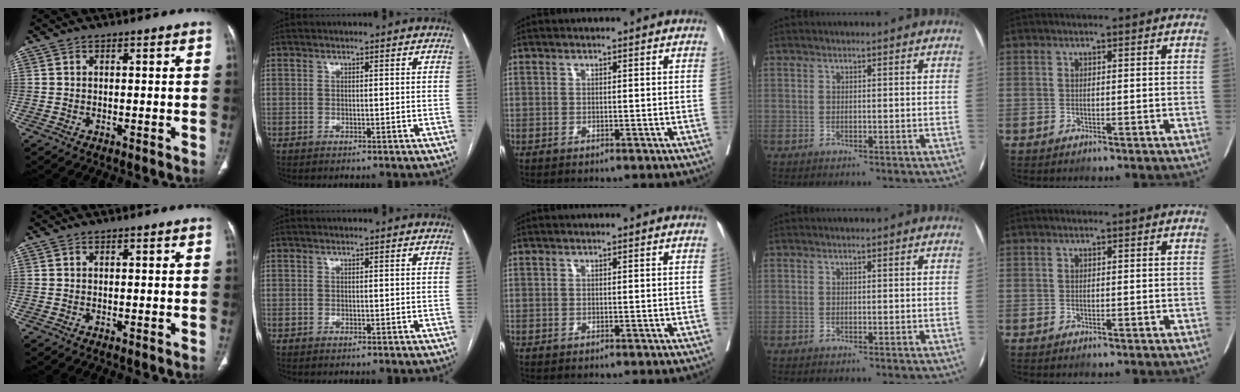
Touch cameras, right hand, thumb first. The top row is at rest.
{}